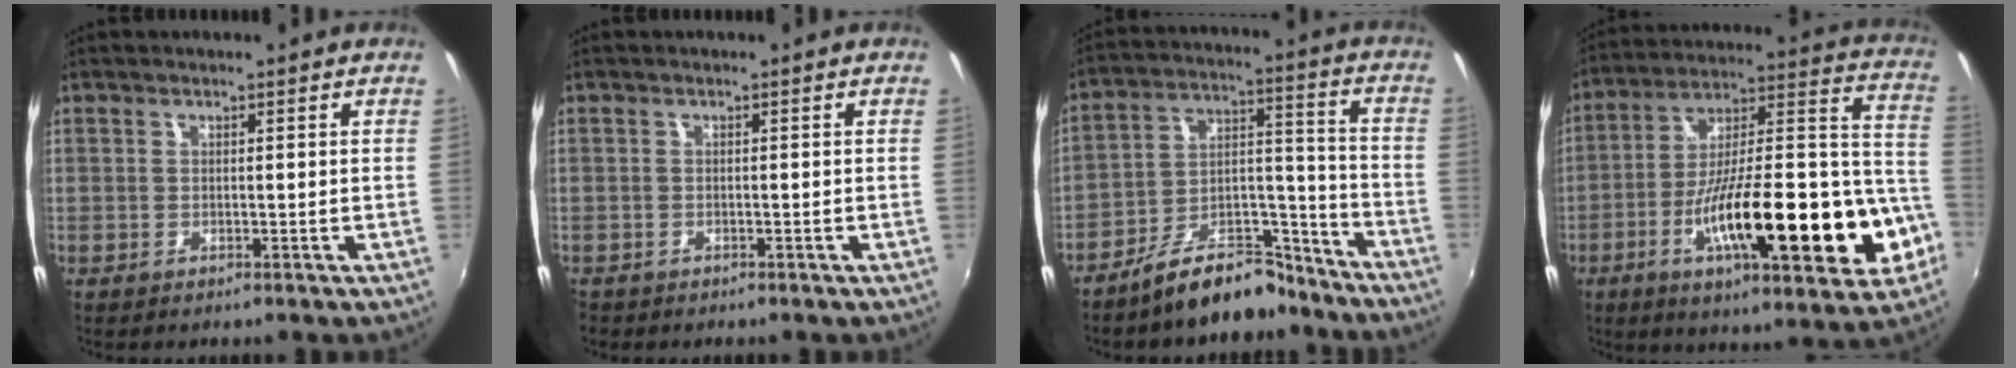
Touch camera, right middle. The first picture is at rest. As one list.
[{"total": 1.1, "force": [-0.9, 0.7, 0.1], "torque": [-0.007, -0.001, -0.016]}, {"total": 13.6, "force": [-11.0, 5.4, 6.0], "torque": [-0.097, 0.045, -0.164]}, {"total": 28.6, "force": [-10.5, 6.8, 25.7], "torque": [-0.382, -0.015, -0.169]}]